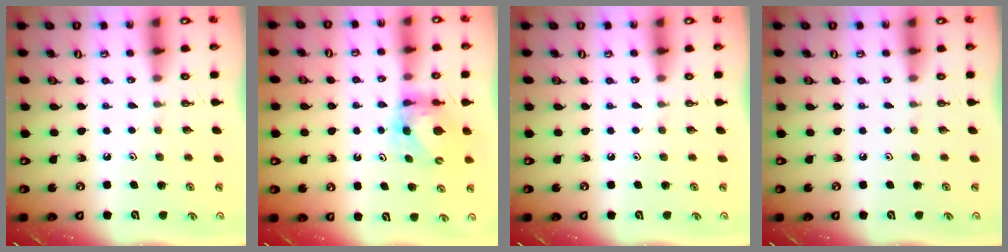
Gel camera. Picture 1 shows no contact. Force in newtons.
{"total": 6.2, "press": 6.2, "slide": 0.3}
{"total": 0.0}
{"total": 0.0}